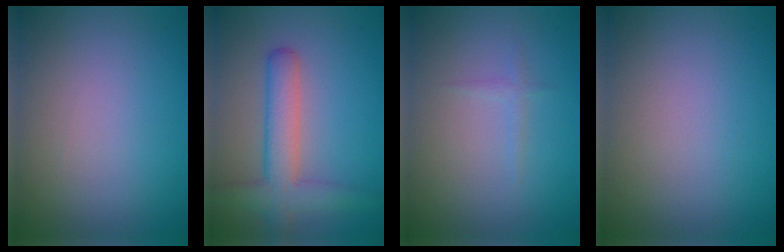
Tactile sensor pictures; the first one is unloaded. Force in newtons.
{"total": 4.6, "press": 4.6, "slide": 0.2}
{"total": 0.7, "press": 0.7, "slide": 0.0}
{"total": 0.0}